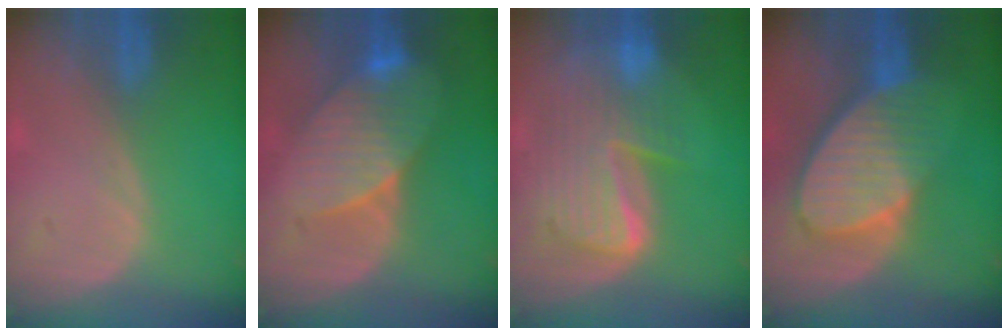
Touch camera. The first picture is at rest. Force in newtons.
{"total": 8.3, "press": 7.9, "slide": 2.6}
{"total": 9.9, "press": 8.5, "slide": 5.1}
{"total": 9.7, "press": 8.6, "slide": 4.6}